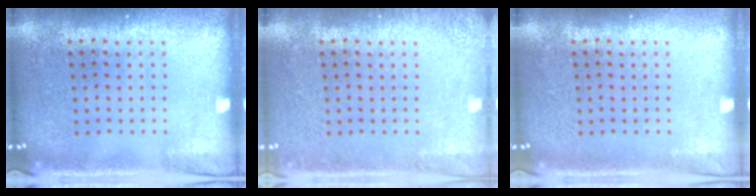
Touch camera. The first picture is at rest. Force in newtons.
{"total": 1.1, "press": 1.1, "slide": 0.1}
{"total": 0.0}